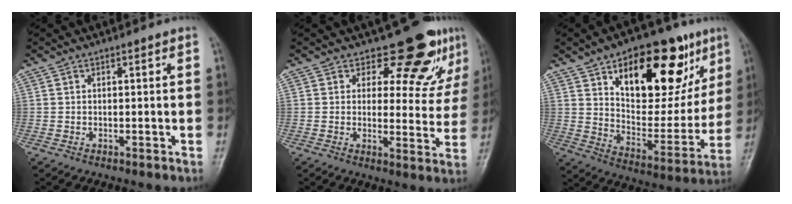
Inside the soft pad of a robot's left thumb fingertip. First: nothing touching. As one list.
[{"total": 10.5, "force": [7.8, 5.2, 4.6], "torque": [-0.017, -0.059, 0.090]}, {"total": 25.1, "force": [12.2, 12.4, 18.1], "torque": [-0.209, -0.033, 0.193]}]